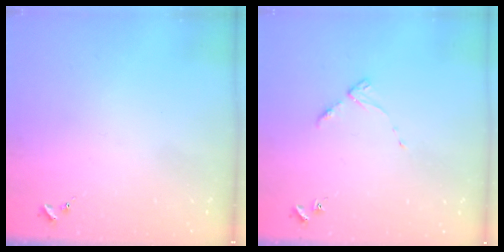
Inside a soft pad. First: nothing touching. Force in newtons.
{"total": 3.8, "press": 3.8, "slide": 0.5}